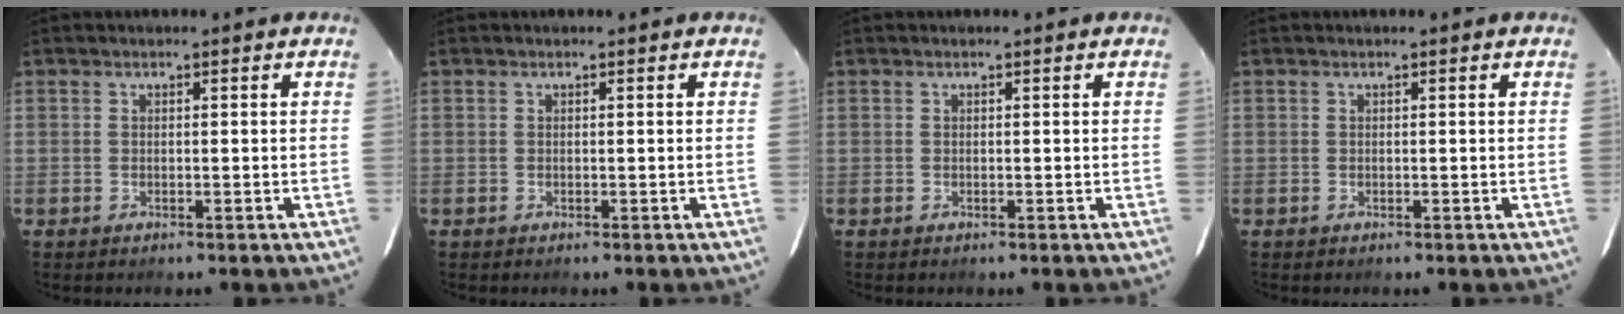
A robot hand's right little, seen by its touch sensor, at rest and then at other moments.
{"total": 0.0}
{"total": 0.0}
{"total": 0.0}